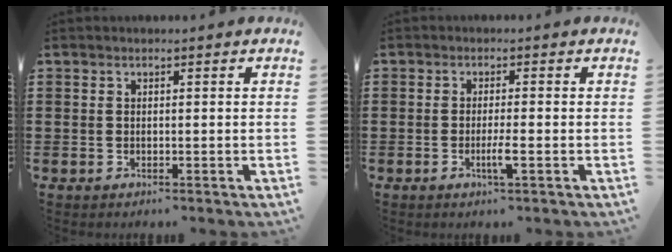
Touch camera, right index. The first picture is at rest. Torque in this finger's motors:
{"motor_torque": [-0.11, -0.03, 0.14, 0.03]}